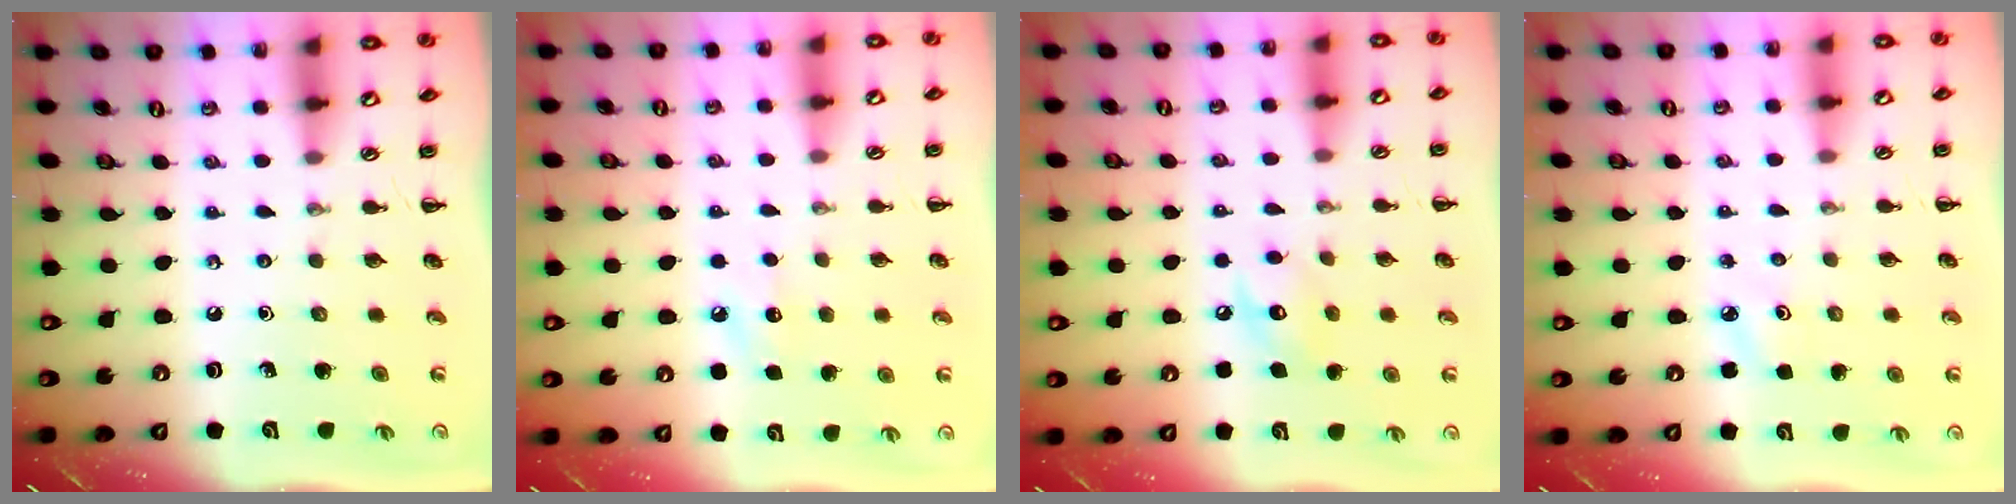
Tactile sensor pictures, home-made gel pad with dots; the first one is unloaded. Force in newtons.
{"total": 6.1, "press": 5.9, "slide": 1.5}
{"total": 7.5, "press": 7.5, "slide": 0.7}
{"total": 3.1, "press": 2.9, "slide": 0.9}